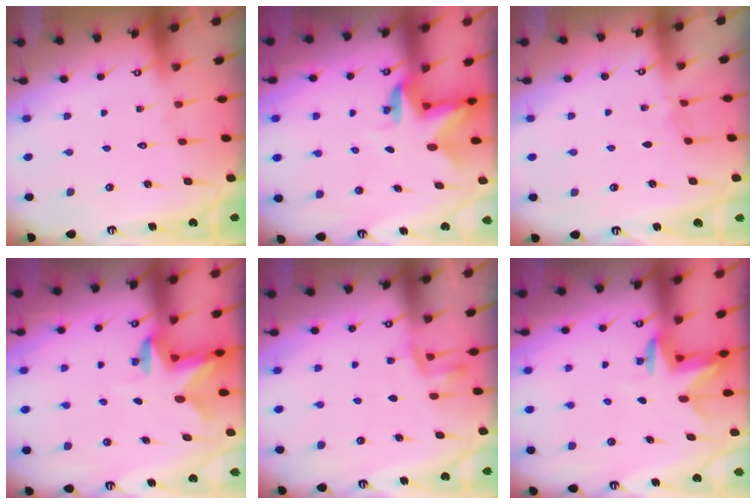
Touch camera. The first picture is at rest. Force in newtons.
{"total": 3.5, "press": 3.5, "slide": 0.3}
{"total": 3.1, "press": 3.1, "slide": 0.5}
{"total": 2.5, "press": 2.5, "slide": 0.5}
{"total": 4.3, "press": 4.2, "slide": 0.9}
{"total": 3.2, "press": 3.2, "slide": 0.3}